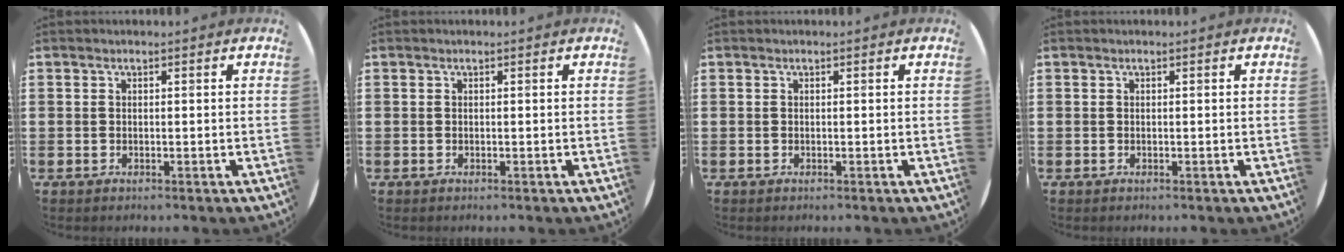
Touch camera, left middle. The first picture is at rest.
{"total": 0.0}
{"total": 0.0}
{"total": 0.0}